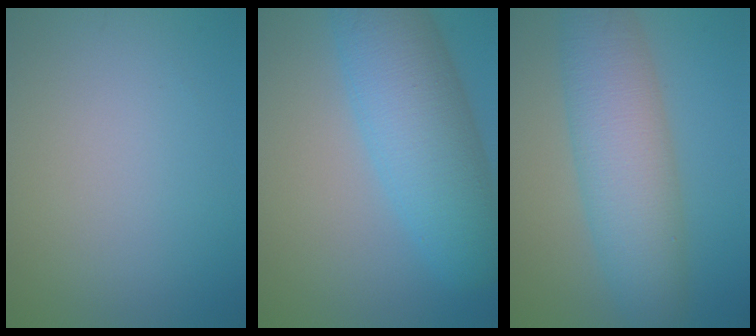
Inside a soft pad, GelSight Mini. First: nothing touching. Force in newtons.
{"total": 9.9, "press": 9.9, "slide": 0.3}
{"total": 8.3, "press": 8.3, "slide": 0.1}